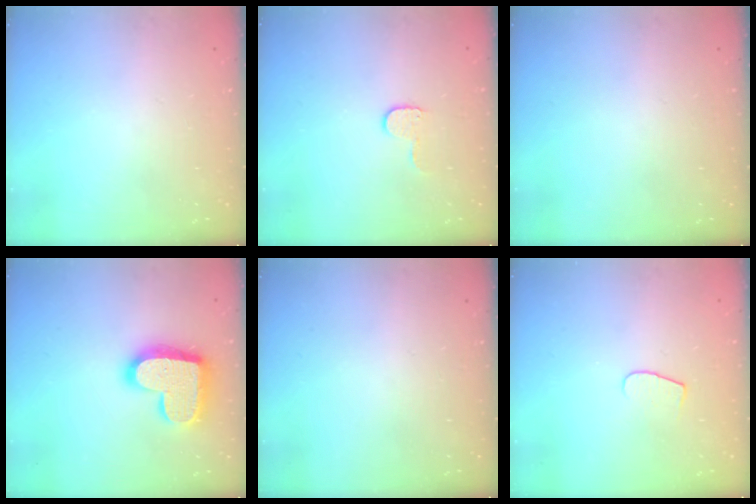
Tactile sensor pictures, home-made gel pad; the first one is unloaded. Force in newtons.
{"total": 5.4, "press": 5.3, "slide": 0.5}
{"total": 0.0}
{"total": 17.7, "press": 17.7, "slide": 1.2}
{"total": 0.0}
{"total": 5.9, "press": 5.9, "slide": 0.6}